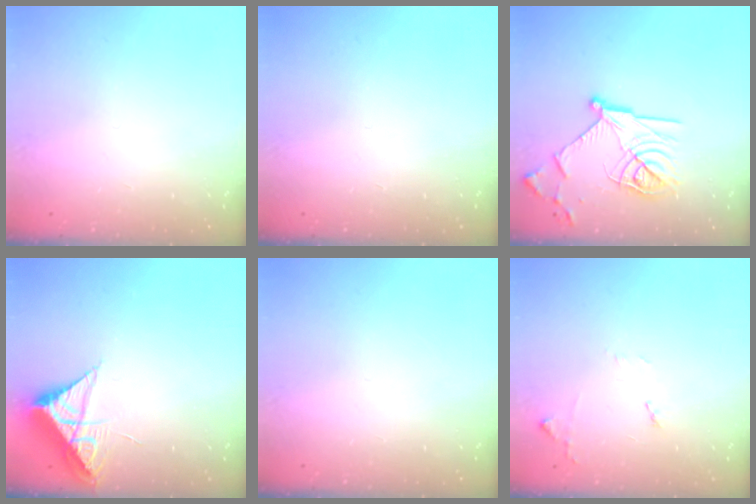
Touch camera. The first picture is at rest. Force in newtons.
{"total": 0.0}
{"total": 18.1, "press": 18.1, "slide": 1.0}
{"total": 8.5, "press": 8.5, "slide": 0.5}
{"total": 0.0}
{"total": 6.8, "press": 6.8, "slide": 0.9}